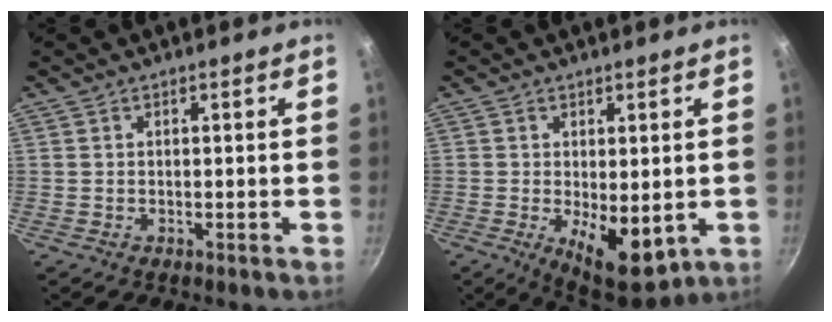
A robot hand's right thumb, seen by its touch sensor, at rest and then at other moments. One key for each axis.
{"total": 10.2, "fx": -1.8, "fy": 4.8, "fz": 8.8, "tx": -0.108, "ty": -0.013, "tz": -0.011}